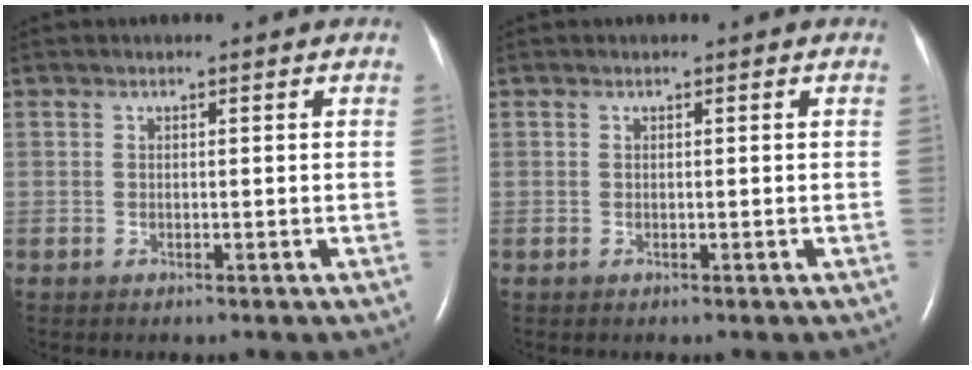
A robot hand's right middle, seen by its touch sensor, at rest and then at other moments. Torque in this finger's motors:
{"motor_torque": [0.00, 0.00, 0.00, 0.00]}